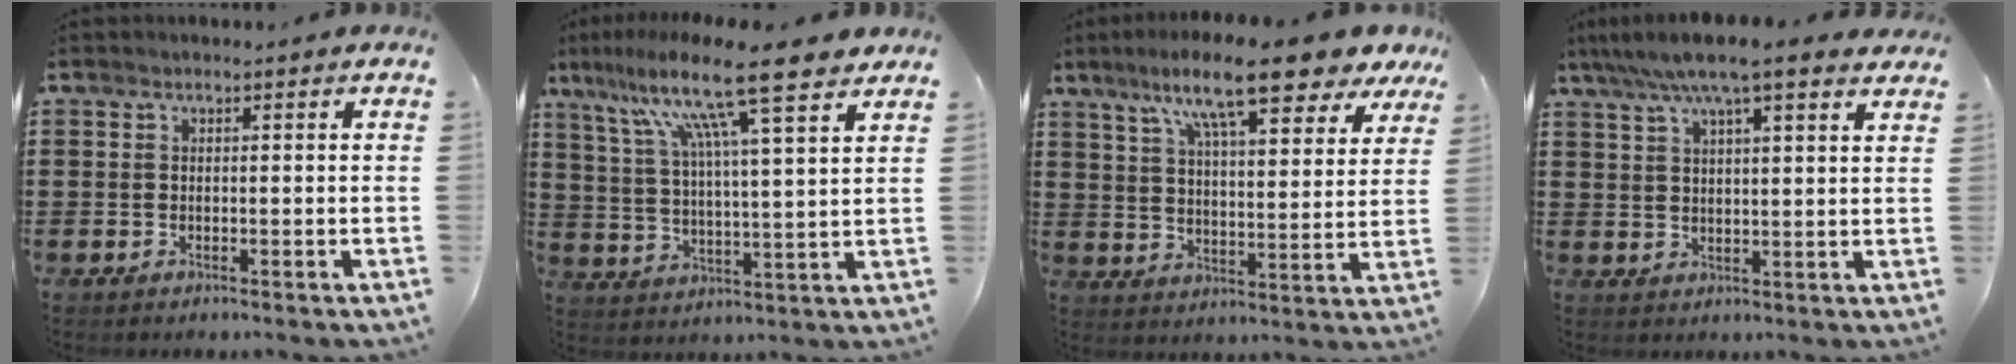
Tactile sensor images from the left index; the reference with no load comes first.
{"total": 13.7, "force": [10.2, 0.5, 9.1], "torque": [-0.190, -0.042, 0.165]}
{"total": 13.0, "force": [9.6, 1.6, 8.7], "torque": [-0.168, -0.033, 0.158]}
{"total": 6.7, "force": [5.3, 0.8, 3.9], "torque": [-0.089, -0.009, 0.094]}